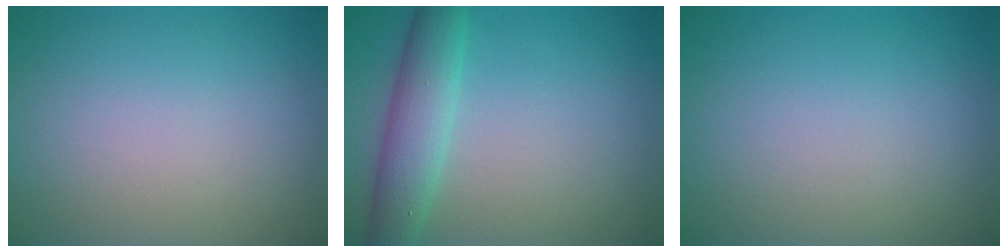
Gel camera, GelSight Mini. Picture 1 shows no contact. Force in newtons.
{"total": 3.5, "press": 3.5, "slide": 0.3}
{"total": 0.0}